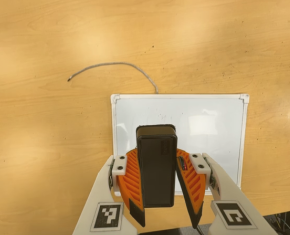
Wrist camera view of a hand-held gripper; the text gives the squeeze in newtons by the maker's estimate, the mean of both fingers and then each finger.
{"total": 8.7, "left": 8.5, "right": 8.9}